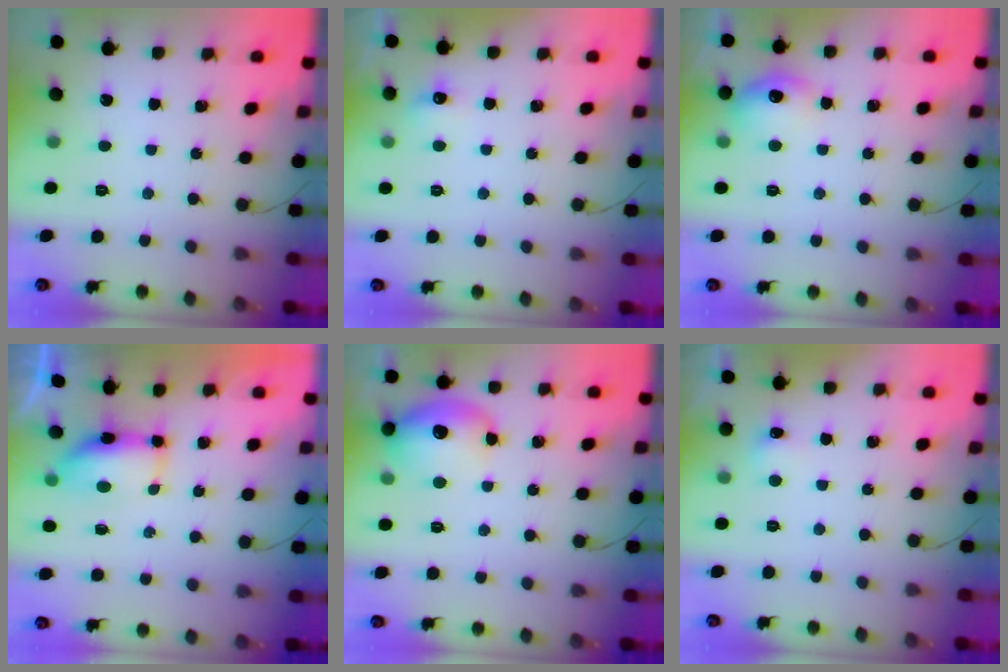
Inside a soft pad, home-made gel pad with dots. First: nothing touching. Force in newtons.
{"total": 4.6, "press": 4.4, "slide": 1.3}
{"total": 10.2, "press": 10.2, "slide": 0.5}
{"total": 6.6, "press": 6.6, "slide": 0.9}
{"total": 13.4, "press": 13.4, "slide": 0.8}
{"total": 4.8, "press": 4.7, "slide": 1.1}